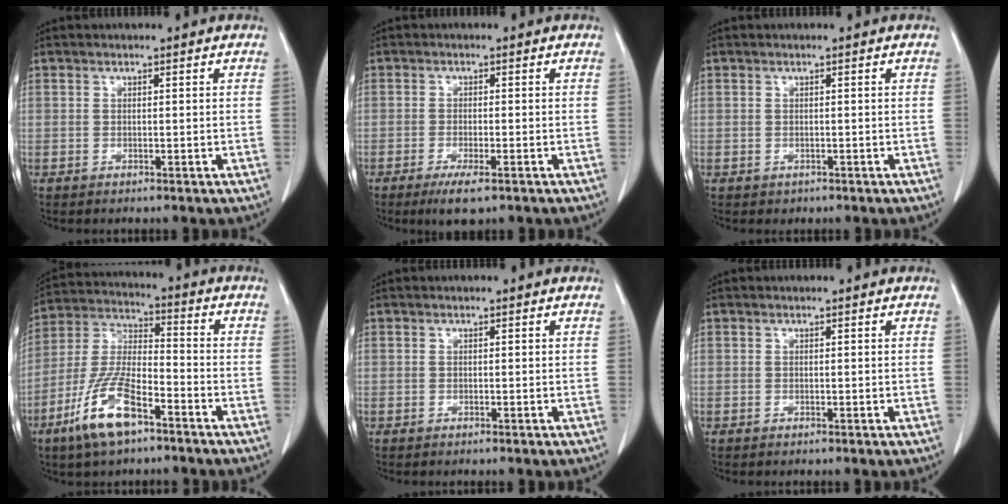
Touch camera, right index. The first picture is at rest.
{"total": 4.3, "force": [-2.7, 0.7, 3.3], "torque": [-0.061, -0.010, -0.043]}
{"total": 0.5, "force": [-0.2, 0.5, 0.0], "torque": [-0.005, 0.002, 0.000]}
{"total": 12.6, "force": [-7.2, 3.8, 9.6], "torque": [-0.210, -0.006, -0.135]}
{"total": 0.0}
{"total": 0.0}